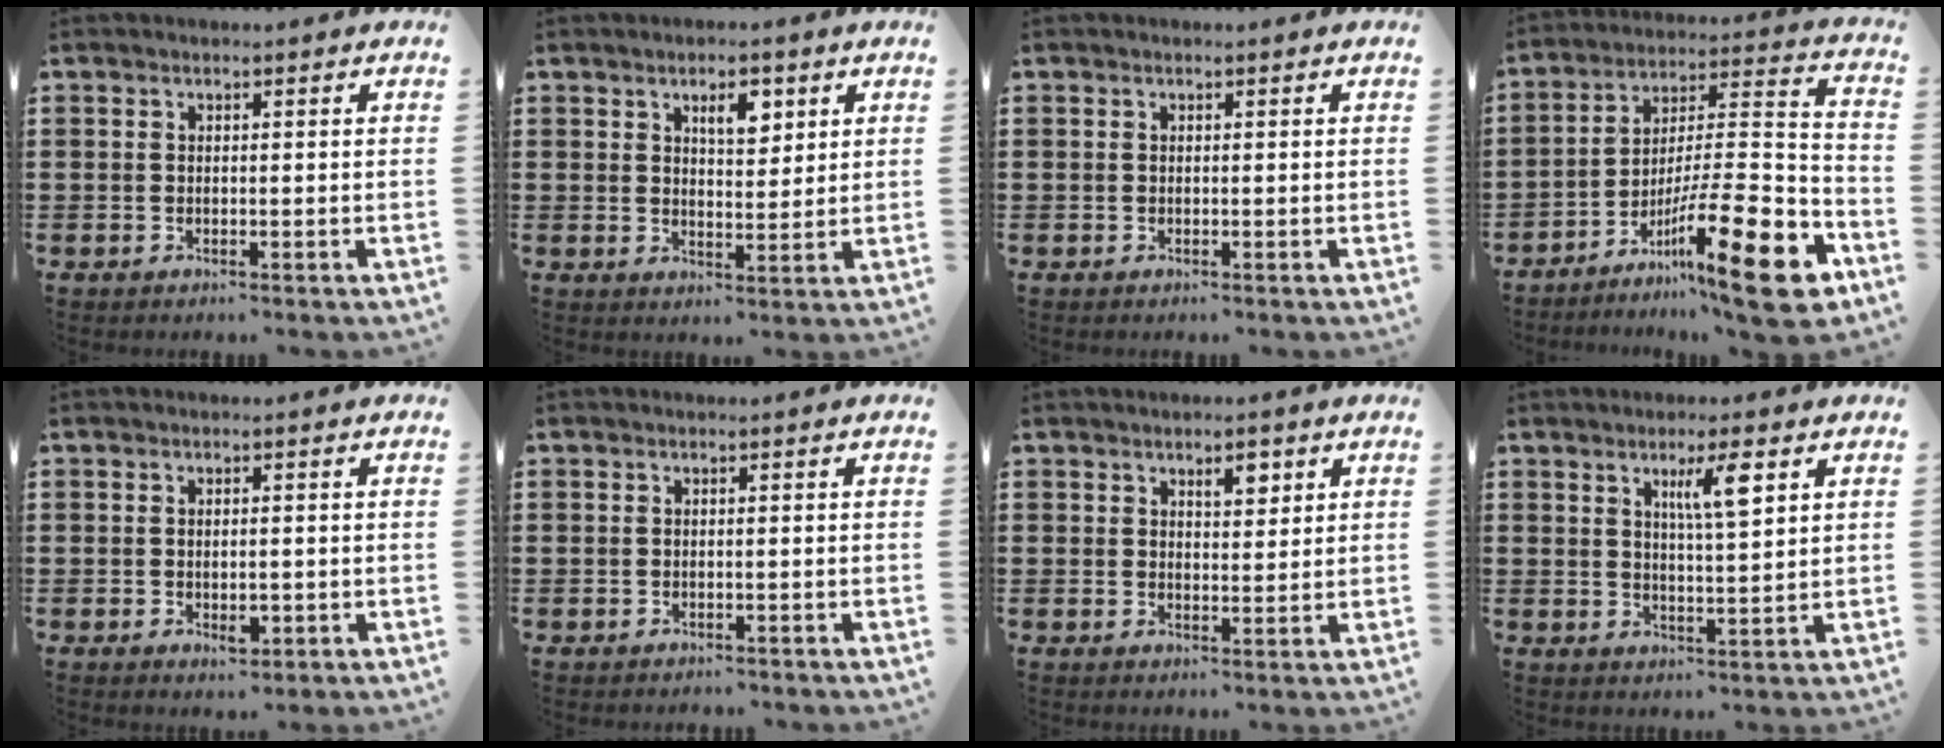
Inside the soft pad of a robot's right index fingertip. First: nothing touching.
{"total": 4.5, "force": [2.4, 2.1, 3.2], "torque": [-0.047, 0.000, 0.036]}
{"total": 0.0}
{"total": 19.9, "force": [-11.0, 3.5, 16.3], "torque": [-0.247, 0.038, -0.177]}
{"total": 2.5, "force": [-0.4, 1.2, 2.2], "torque": [-0.041, 0.001, -0.006]}
{"total": 0.7, "force": [-0.5, 0.5, 0.0], "torque": [0.000, 0.004, -0.013]}
{"total": 3.6, "force": [2.2, 1.6, 2.2], "torque": [-0.032, 0.002, 0.036]}
{"total": 5.6, "force": [2.7, 0.9, 4.8], "torque": [-0.086, 0.002, 0.039]}